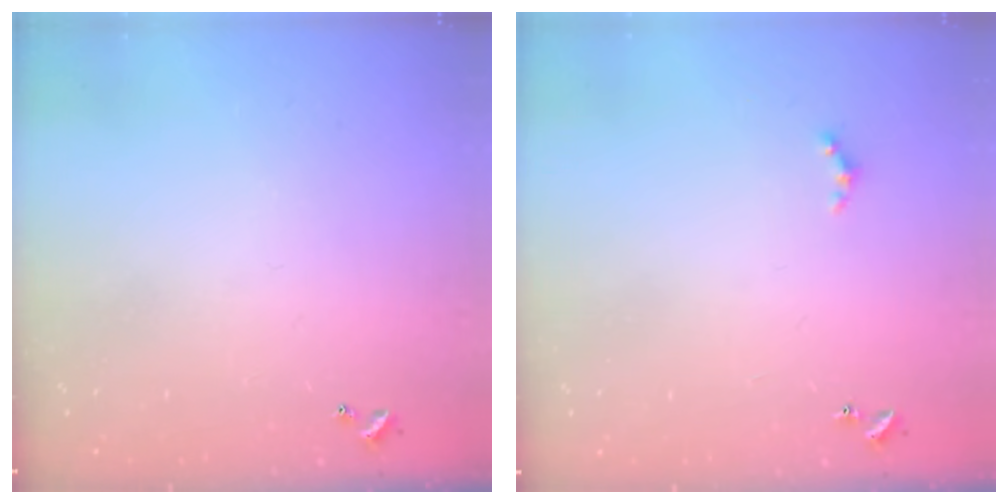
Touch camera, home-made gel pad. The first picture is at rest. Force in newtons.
{"total": 0.7, "press": 0.6, "slide": 0.4}